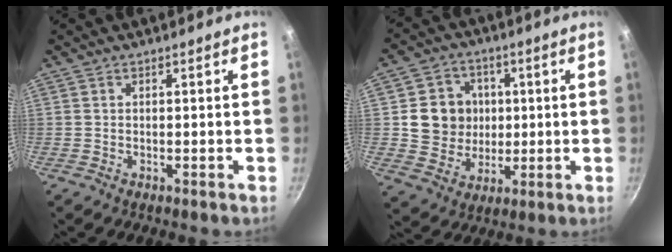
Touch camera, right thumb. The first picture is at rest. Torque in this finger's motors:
{"motor_torque": [1.48, 1.41, 0.68, -0.37, 0.17]}